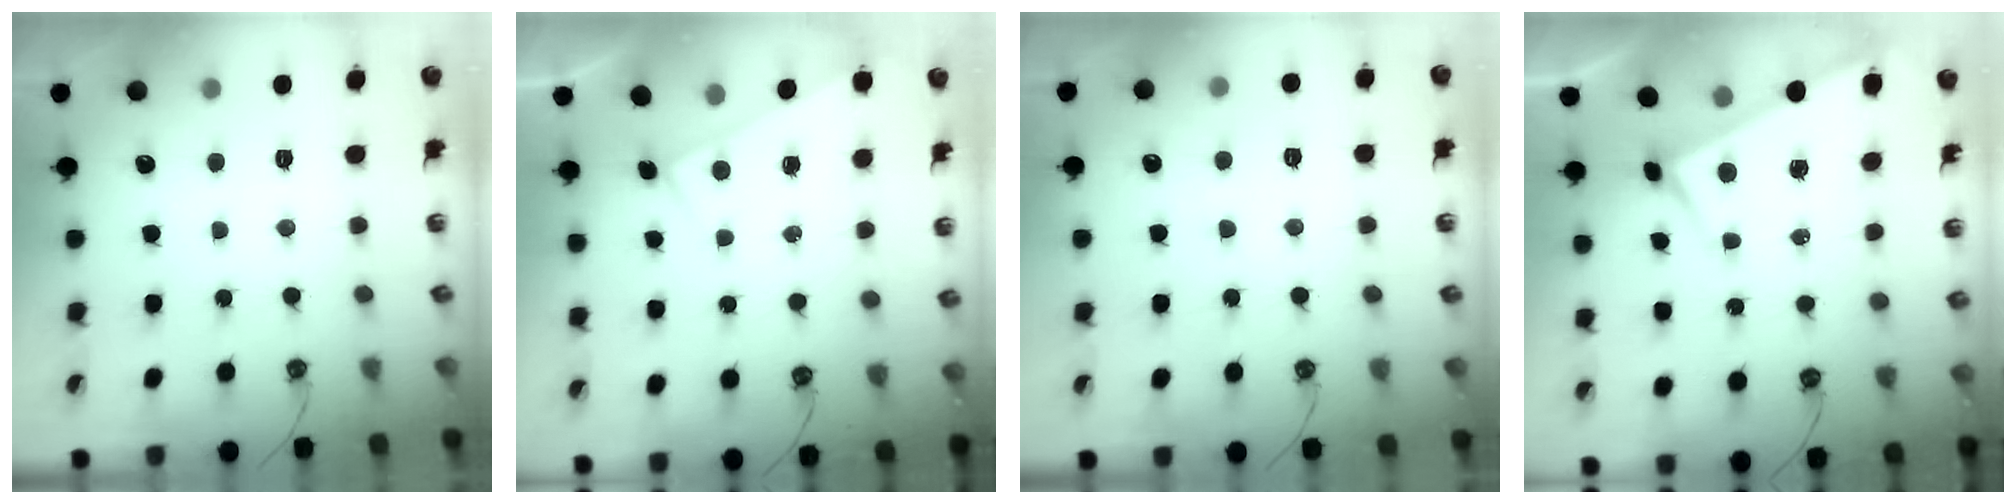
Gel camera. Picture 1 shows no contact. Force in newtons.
{"total": 2.8, "press": 2.8, "slide": 0.1}
{"total": 0.5, "press": 0.2, "slide": 0.5}
{"total": 3.9, "press": 3.9, "slide": 0.2}